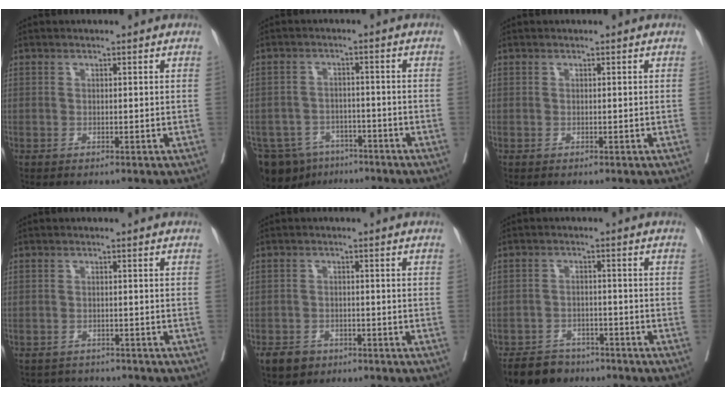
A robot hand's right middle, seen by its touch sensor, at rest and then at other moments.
{"total": 10.0, "force": [-7.4, 6.2, 2.7], "torque": [-0.058, 0.005, -0.104]}
{"total": 0.0}
{"total": 5.6, "force": [-5.4, 1.3, 0.3], "torque": [-0.001, 0.007, -0.070]}
{"total": 3.8, "force": [-2.5, 2.6, 1.2], "torque": [-0.023, 0.005, -0.035]}
{"total": 6.4, "force": [-5.3, 3.4, 1.3], "torque": [-0.022, -0.003, -0.089]}